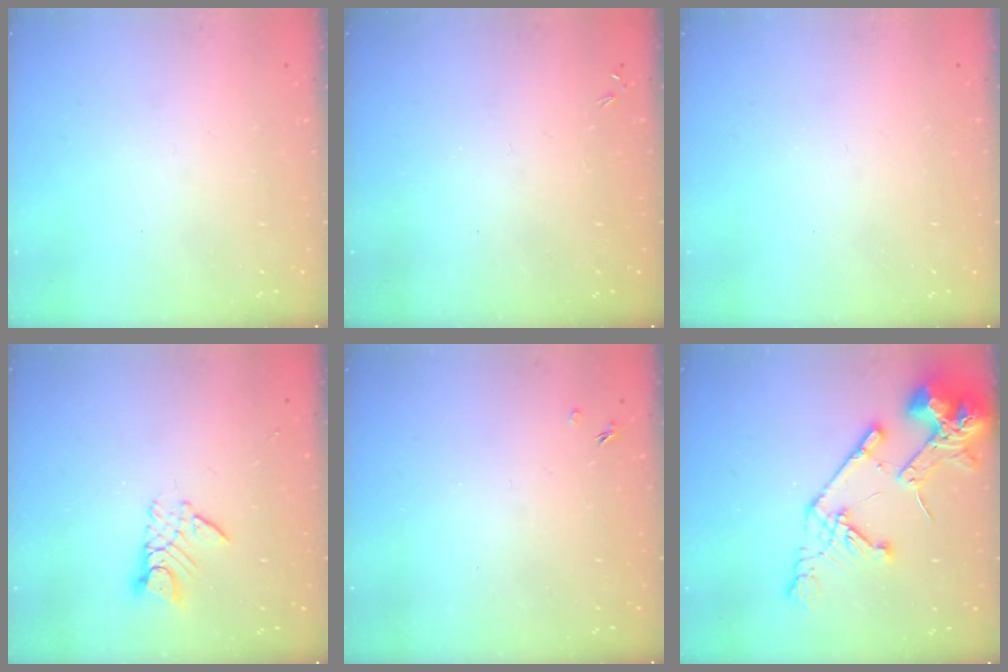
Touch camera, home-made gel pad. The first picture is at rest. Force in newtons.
{"total": 0.0}
{"total": 0.0}
{"total": 8.8, "press": 8.7, "slide": 0.7}
{"total": 1.3, "press": 1.3, "slide": 0.3}
{"total": 17.6, "press": 17.5, "slide": 2.1}